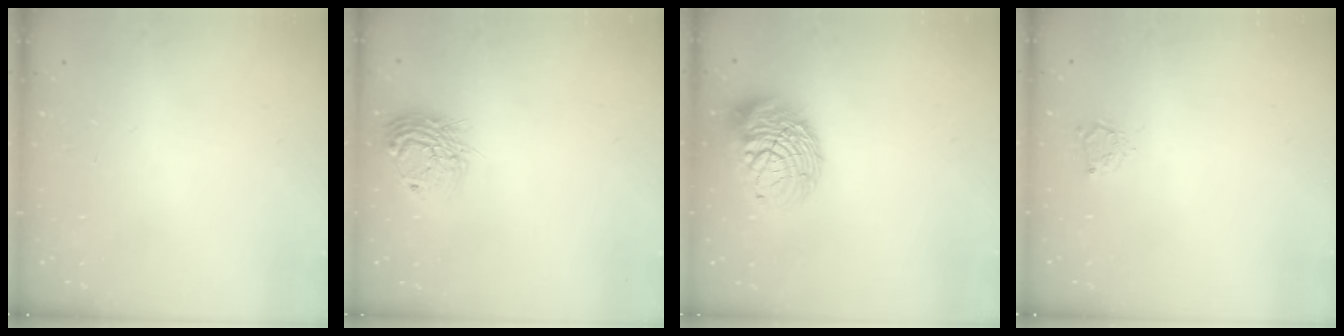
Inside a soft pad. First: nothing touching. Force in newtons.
{"total": 13.3, "press": 13.3, "slide": 1.1}
{"total": 16.1, "press": 16.0, "slide": 1.5}
{"total": 3.3, "press": 3.3, "slide": 0.4}